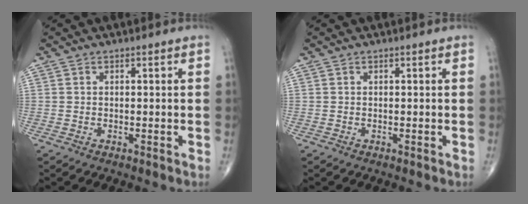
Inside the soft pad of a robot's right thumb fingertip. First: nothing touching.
{"total": 0.0}